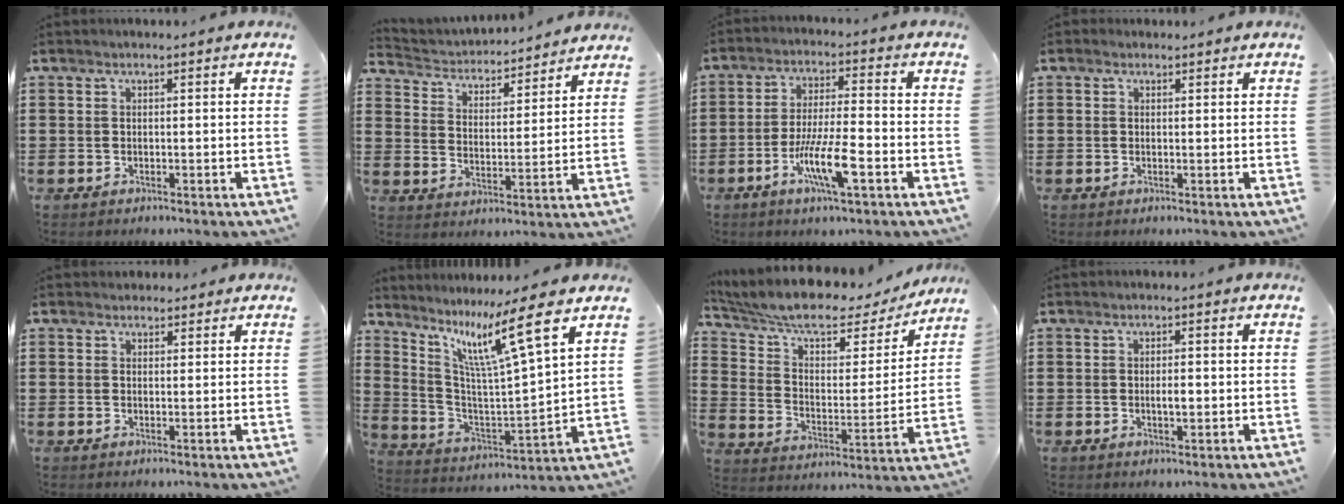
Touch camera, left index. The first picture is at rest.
{"total": 3.1, "force": [3.1, 0.5, -0.2], "torque": [-0.018, -0.030, 0.045]}
{"total": 8.9, "force": [-3.7, 1.6, 7.9], "torque": [-0.160, -0.010, -0.072]}
{"total": 0.5, "force": [0.2, 0.5, 0.1], "torque": [-0.004, 0.004, 0.004]}
{"total": 1.7, "force": [1.5, 0.9, 0.1], "torque": [0.001, 0.002, 0.028]}
{"total": 11.4, "force": [7.2, 0.3, 8.7], "torque": [-0.185, -0.036, 0.109]}
{"total": 8.9, "force": [7.3, 2.3, 4.6], "torque": [-0.111, -0.045, 0.123]}
{"total": 1.9, "force": [-0.1, 0.7, 1.8], "torque": [-0.035, 0.001, -0.003]}